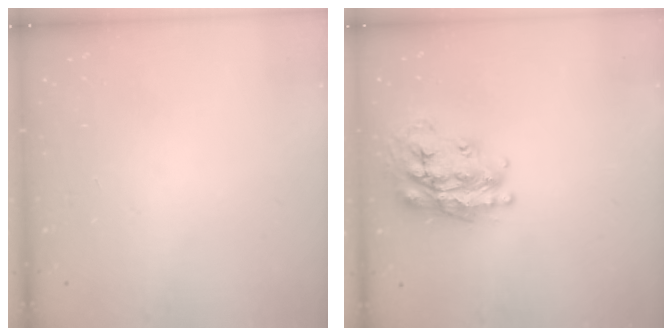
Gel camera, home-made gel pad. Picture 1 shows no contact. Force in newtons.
{"total": 20.8, "press": 20.8, "slide": 1.4}